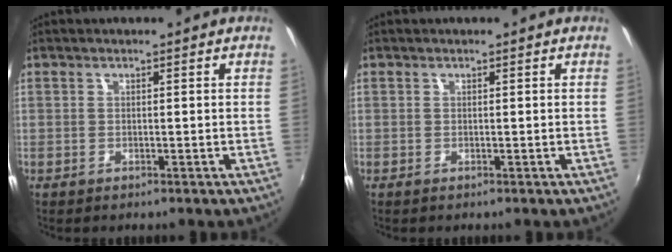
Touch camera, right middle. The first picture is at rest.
{"total": 0.0}